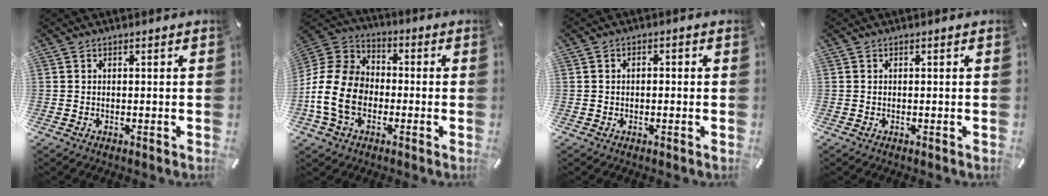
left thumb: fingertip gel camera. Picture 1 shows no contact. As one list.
[{"total": 14.7, "force": [-4.3, 11.3, 8.5], "torque": [-0.195, 0.038, -0.077]}, {"total": 1.3, "force": [-0.4, 0.9, 0.8], "torque": [-0.015, 0.004, -0.010]}, {"total": 0.0}]